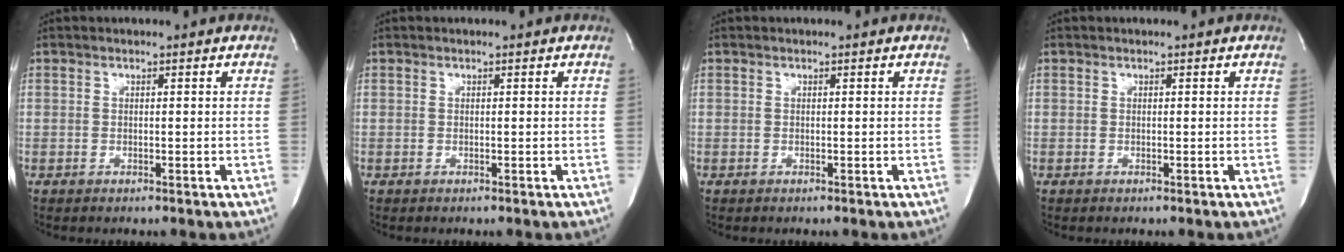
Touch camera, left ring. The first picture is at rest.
{"total": 0.0}
{"total": 0.0}
{"total": 0.0}